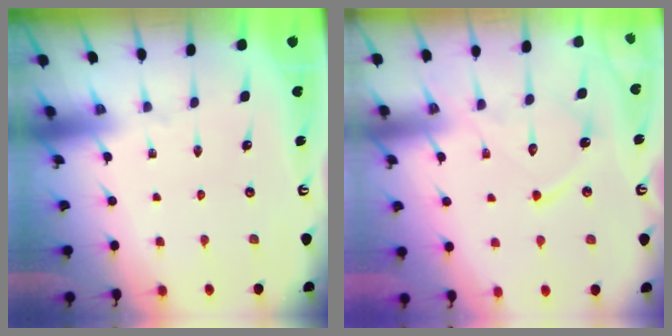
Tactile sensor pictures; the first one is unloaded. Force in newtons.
{"total": 12.5, "press": 12.4, "slide": 1.1}